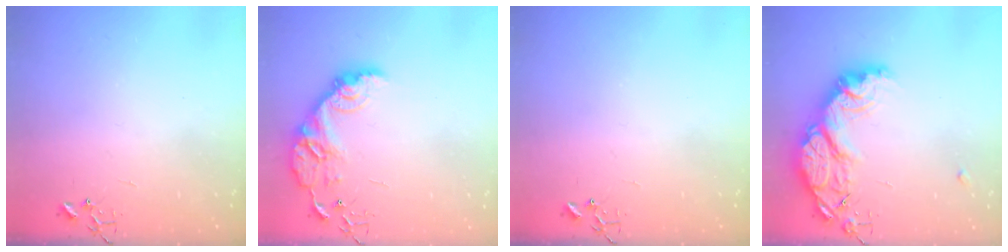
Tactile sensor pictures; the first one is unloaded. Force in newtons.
{"total": 14.5, "press": 14.5, "slide": 1.0}
{"total": 0.0}
{"total": 20.5, "press": 20.5, "slide": 1.5}